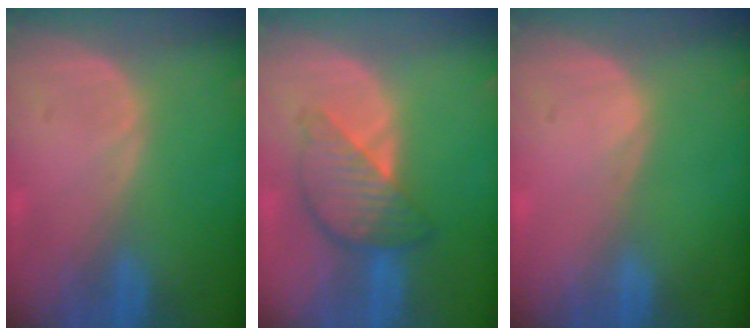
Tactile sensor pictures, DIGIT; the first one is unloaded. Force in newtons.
{"total": 6.1, "press": 6.1, "slide": 0.4}
{"total": 0.0}